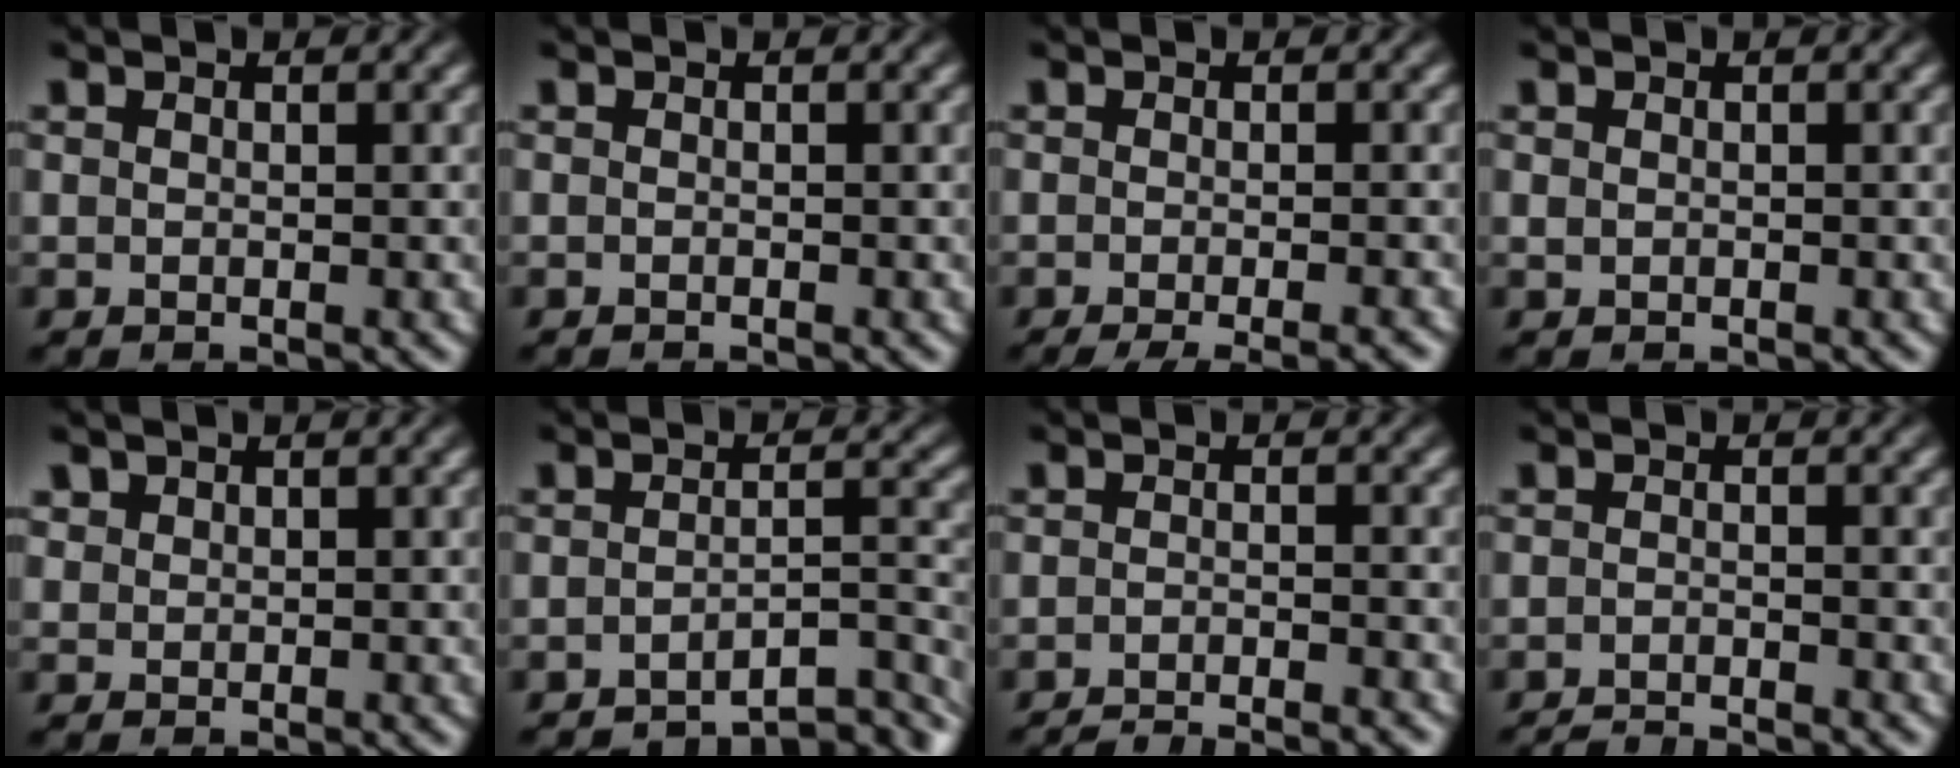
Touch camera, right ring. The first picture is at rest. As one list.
[{"total": 0.5, "force": [-0.4, 0.3, 0.0], "torque": [-0.004, 0.001, -0.011]}, {"total": 5.6, "force": [-4.8, 1.8, 2.3], "torque": [-0.034, -0.007, -0.069]}, {"total": 0.0}, {"total": 1.1, "force": [0.8, 0.7, 0.0], "torque": [0.002, 0.000, 0.020]}, {"total": 6.5, "force": [-5.5, 1.7, 3.0], "torque": [-0.022, -0.009, -0.086]}, {"total": 5.5, "force": [-5.4, 0.9, 0.6], "torque": [0.003, -0.012, -0.087]}, {"total": 3.8, "force": [-3.8, 0.5, 0.0], "torque": [0.003, -0.011, -0.064]}]